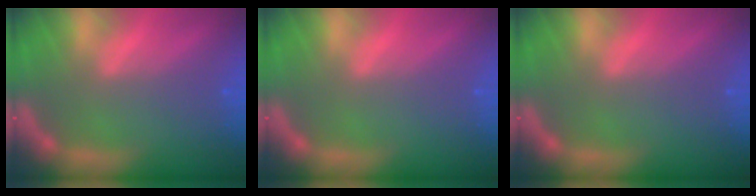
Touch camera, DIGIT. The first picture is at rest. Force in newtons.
{"total": 0.0}
{"total": 0.0}